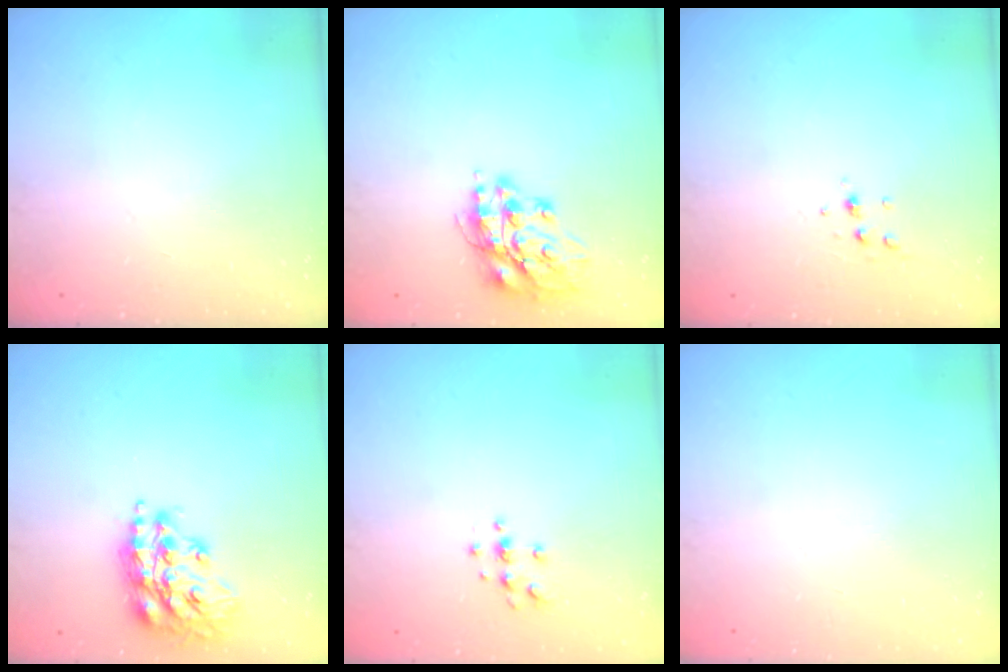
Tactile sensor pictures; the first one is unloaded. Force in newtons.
{"total": 13.9, "press": 13.7, "slide": 2.0}
{"total": 4.5, "press": 4.3, "slide": 1.3}
{"total": 16.1, "press": 16.0, "slide": 1.6}
{"total": 3.8, "press": 3.8, "slide": 0.4}
{"total": 0.0}